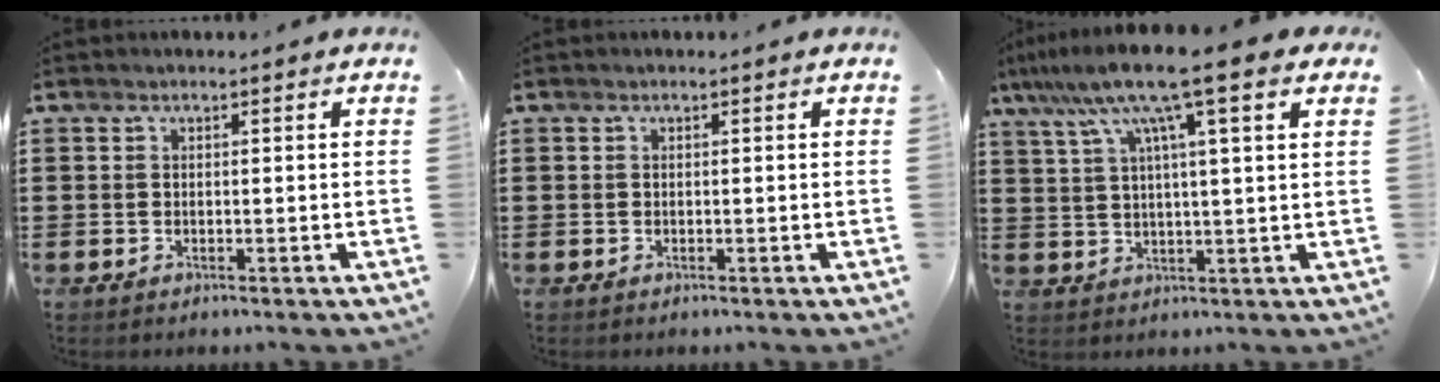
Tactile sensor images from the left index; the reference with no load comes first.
{"total": 0.0}
{"total": 11.4, "force": [7.0, 0.8, 9.0], "torque": [-0.193, -0.008, 0.117]}